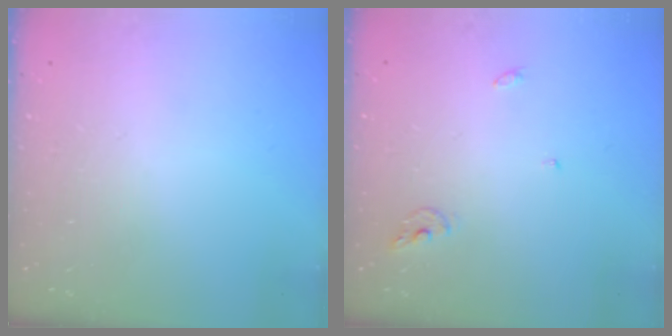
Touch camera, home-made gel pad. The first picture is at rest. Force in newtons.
{"total": 4.9, "press": 4.9, "slide": 0.4}